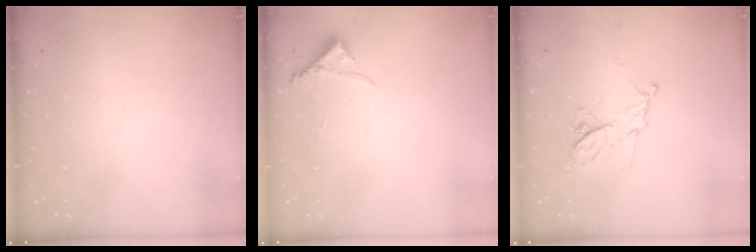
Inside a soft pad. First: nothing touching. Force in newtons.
{"total": 4.5, "press": 4.5, "slide": 0.3}
{"total": 10.3, "press": 10.3, "slide": 0.3}